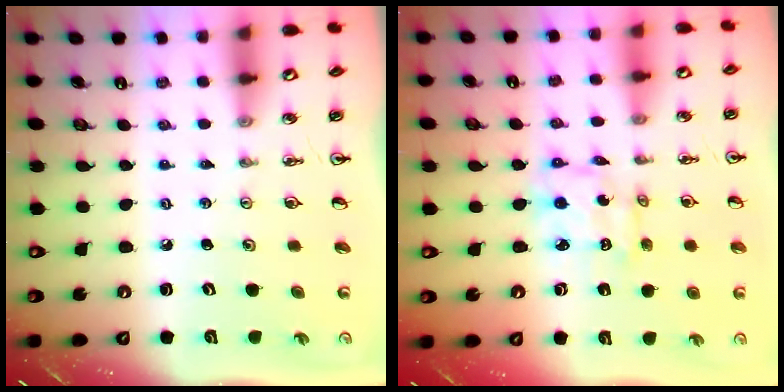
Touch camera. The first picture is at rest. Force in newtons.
{"total": 5.4, "press": 5.4, "slide": 0.3}